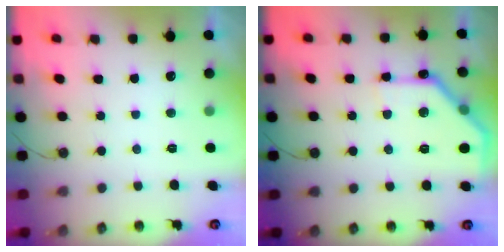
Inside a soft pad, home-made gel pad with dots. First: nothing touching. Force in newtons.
{"total": 14.7, "press": 14.6, "slide": 0.4}